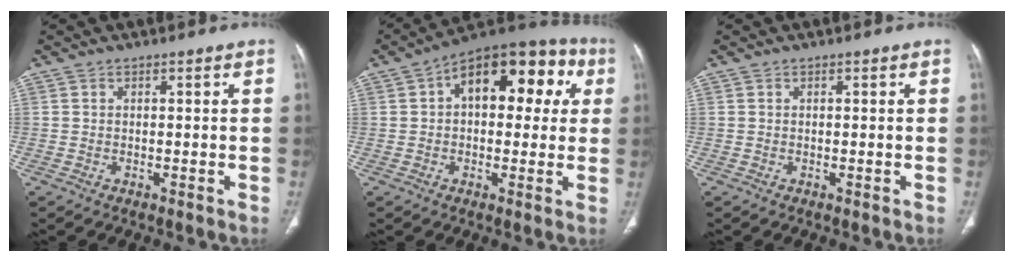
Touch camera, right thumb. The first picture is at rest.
{"total": 18.5, "force": [4.8, 10.2, 14.6], "torque": [-0.152, 0.037, 0.057]}
{"total": 0.0}